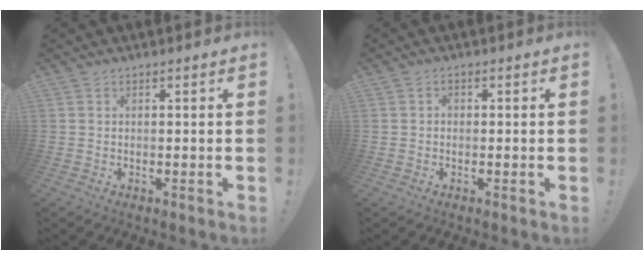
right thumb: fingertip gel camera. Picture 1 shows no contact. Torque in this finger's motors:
{"motor_torque": [-0.07, -0.14, 0.38, -0.12, -0.08]}